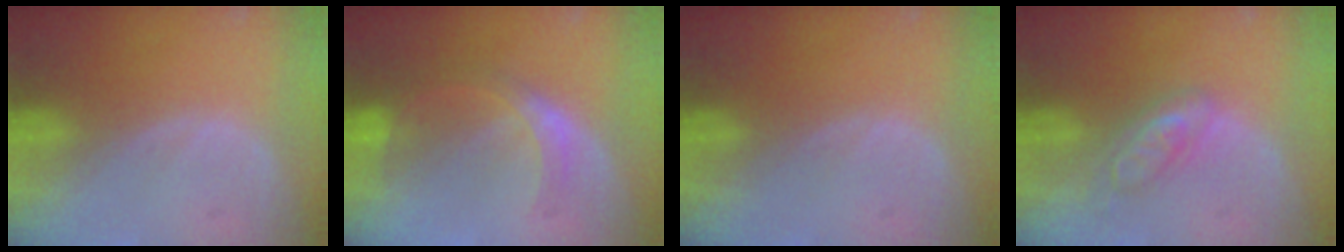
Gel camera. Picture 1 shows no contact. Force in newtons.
{"total": 5.3, "press": 4.9, "slide": 2.1}
{"total": 0.0}
{"total": 5.4, "press": 4.7, "slide": 2.8}